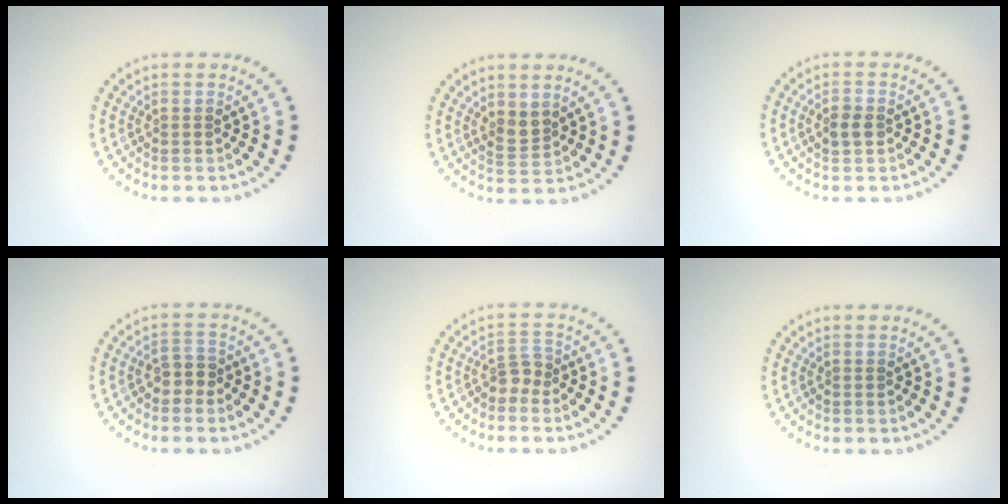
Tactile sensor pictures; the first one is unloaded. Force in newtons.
{"total": 1.8, "press": 1.5, "slide": 1.1}
{"total": 1.6, "press": 1.6, "slide": 0.1}
{"total": 1.9, "press": 1.7, "slide": 0.9}
{"total": 1.8, "press": 1.3, "slide": 1.3}
{"total": 0.0}